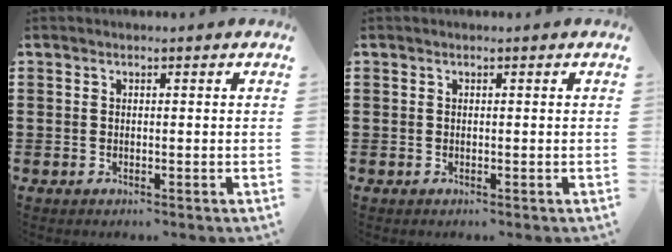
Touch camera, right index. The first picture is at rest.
{"total": 0.0}